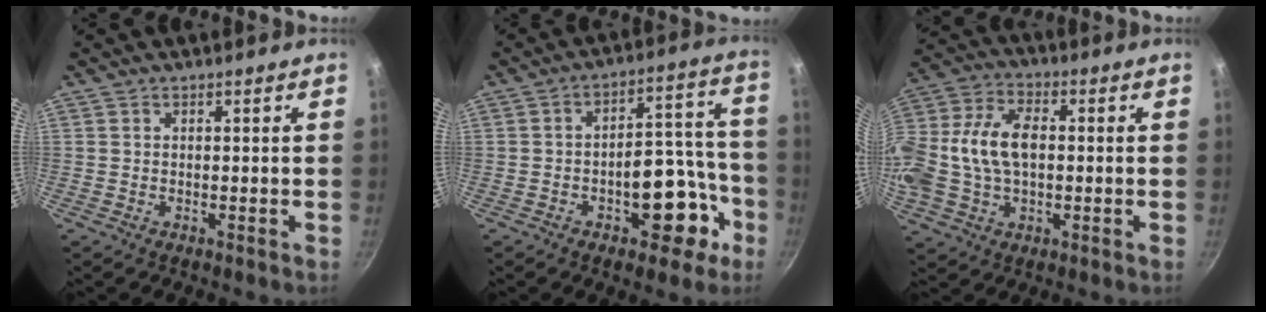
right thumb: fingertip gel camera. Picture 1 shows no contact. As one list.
[{"total": 13.8, "force": [-5.6, 7.5, 10.1], "torque": [-0.081, 0.065, -0.071]}, {"total": 18.0, "force": [0.4, 11.8, 13.6], "torque": [-0.281, 0.035, -0.001]}]